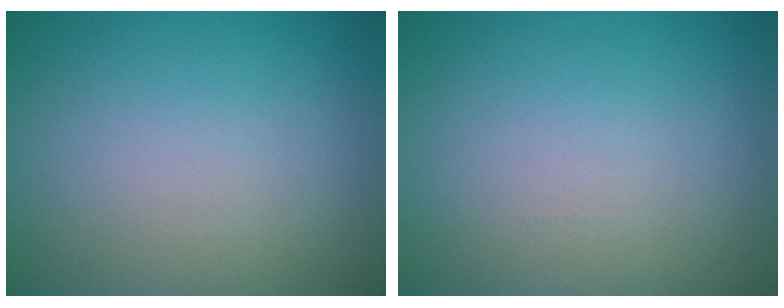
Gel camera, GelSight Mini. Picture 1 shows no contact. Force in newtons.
{"total": 0.0}